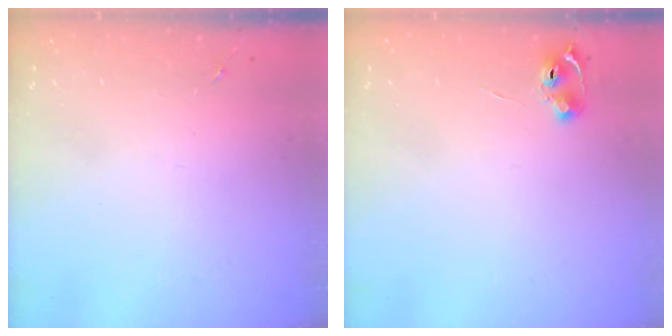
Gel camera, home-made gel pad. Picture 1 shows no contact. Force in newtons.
{"total": 6.3, "press": 6.3, "slide": 0.8}